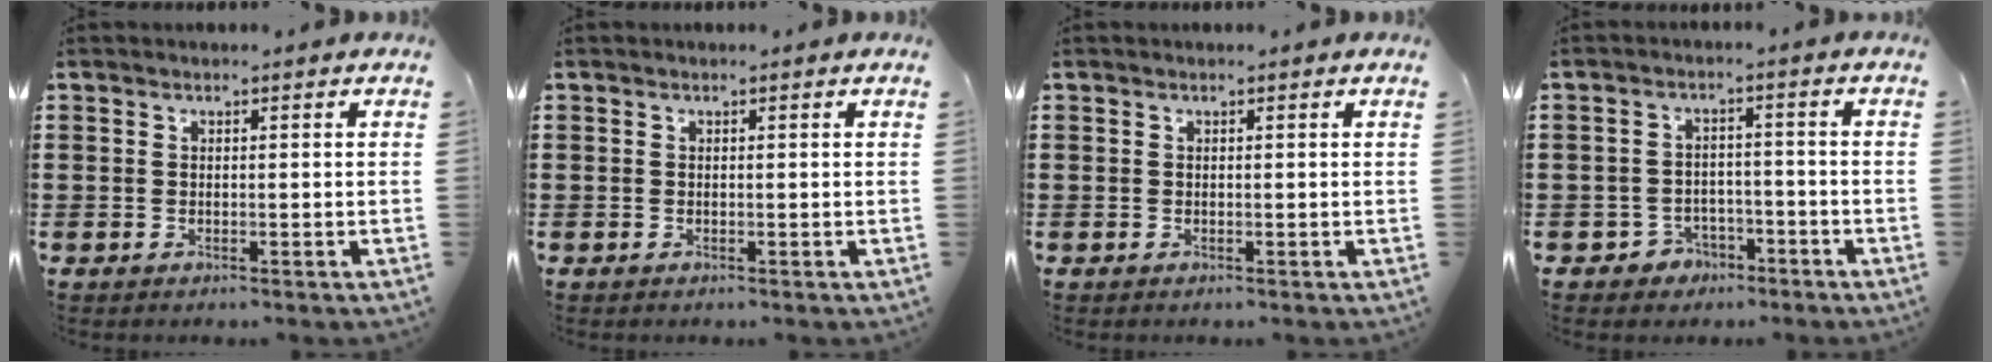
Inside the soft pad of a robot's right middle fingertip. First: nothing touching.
{"total": 0.0}
{"total": 0.0}
{"total": 3.1, "force": [-2.6, 1.7, 0.2], "torque": [-0.014, 0.005, -0.057]}